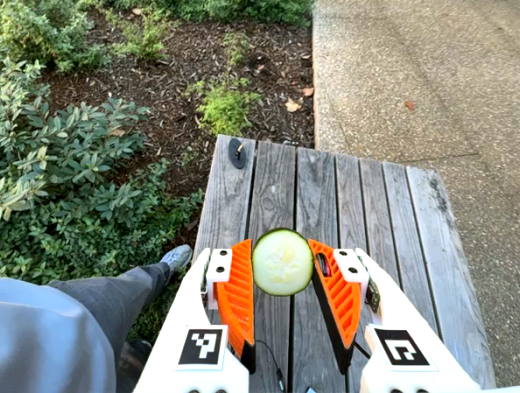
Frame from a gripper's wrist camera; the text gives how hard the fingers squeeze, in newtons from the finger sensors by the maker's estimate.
{"total": 6.4, "left": 6.1, "right": 6.7}